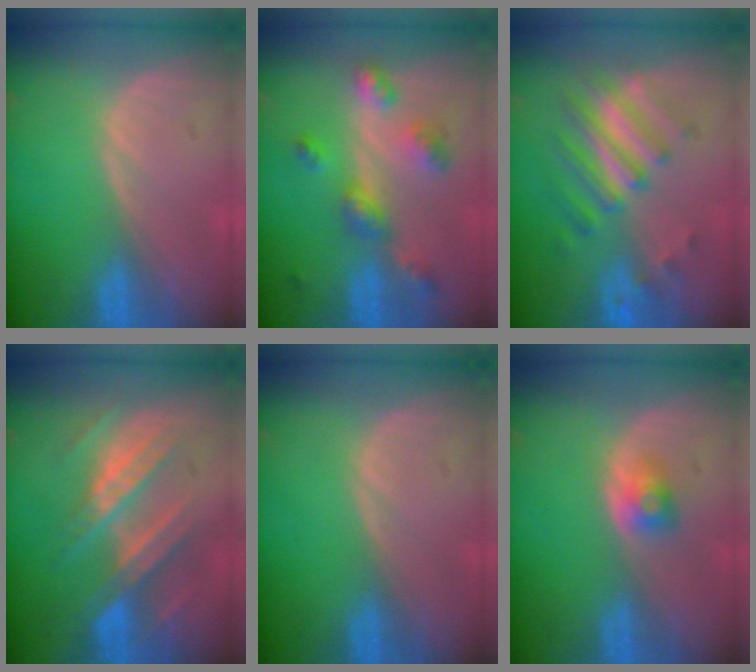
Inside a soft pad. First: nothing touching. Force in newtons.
{"total": 6.8, "press": 6.0, "slide": 3.3}
{"total": 7.9, "press": 7.1, "slide": 3.5}
{"total": 8.6, "press": 8.3, "slide": 2.4}
{"total": 0.0}
{"total": 2.6, "press": 2.4, "slide": 1.2}